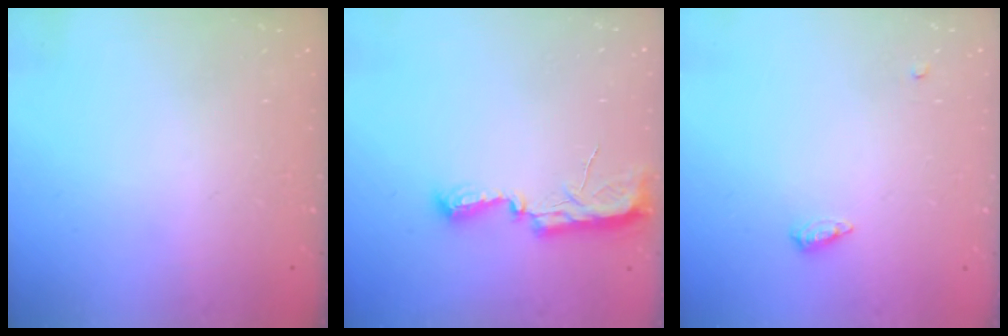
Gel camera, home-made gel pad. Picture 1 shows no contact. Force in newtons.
{"total": 8.1, "press": 8.0, "slide": 0.8}
{"total": 5.5, "press": 5.4, "slide": 1.0}